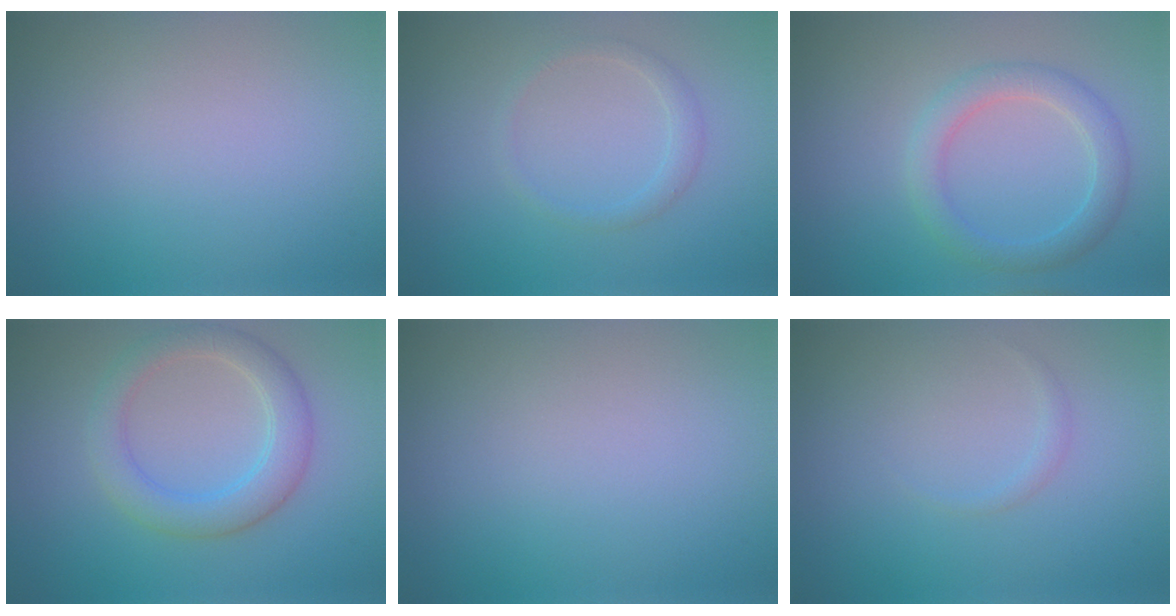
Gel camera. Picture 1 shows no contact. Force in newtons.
{"total": 1.3, "press": 1.3, "slide": 0.2}
{"total": 3.0, "press": 3.0, "slide": 0.3}
{"total": 4.0, "press": 4.0, "slide": 0.1}
{"total": 0.0}
{"total": 0.6, "press": 0.6, "slide": 0.1}